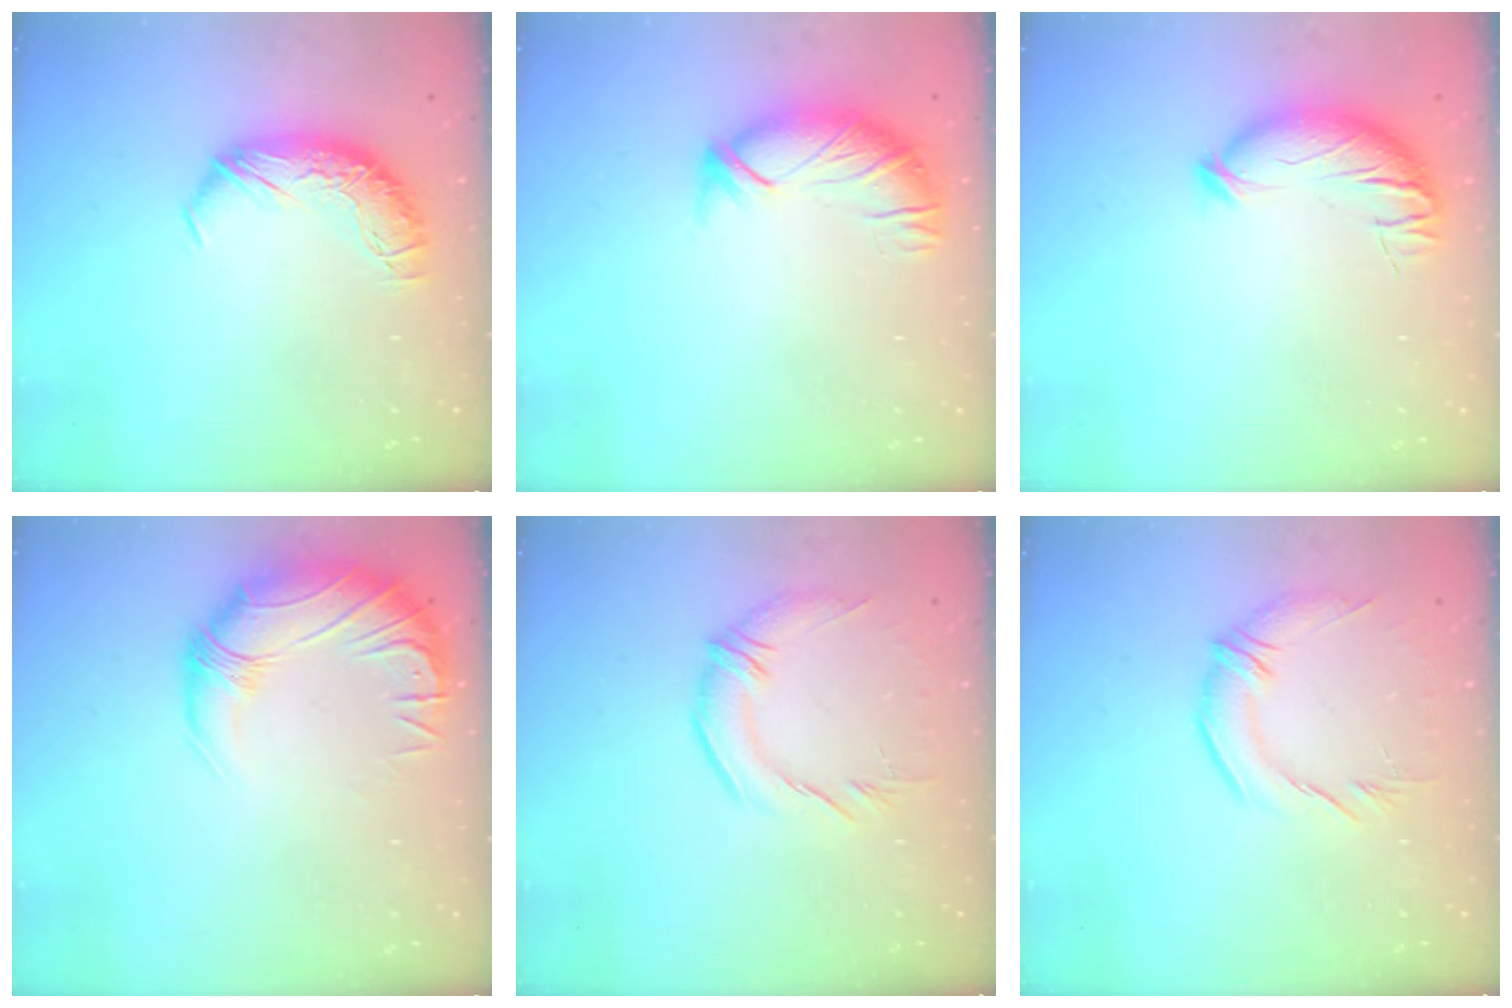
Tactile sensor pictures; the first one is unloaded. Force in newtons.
{"total": 3.3, "press": 3.0, "slide": 1.3}
{"total": 4.5, "press": 4.3, "slide": 1.3}
{"total": 2.9, "press": 0.4, "slide": 2.9}
{"total": 2.7, "press": 1.0, "slide": 2.5}
{"total": 2.7, "press": 1.0, "slide": 2.5}